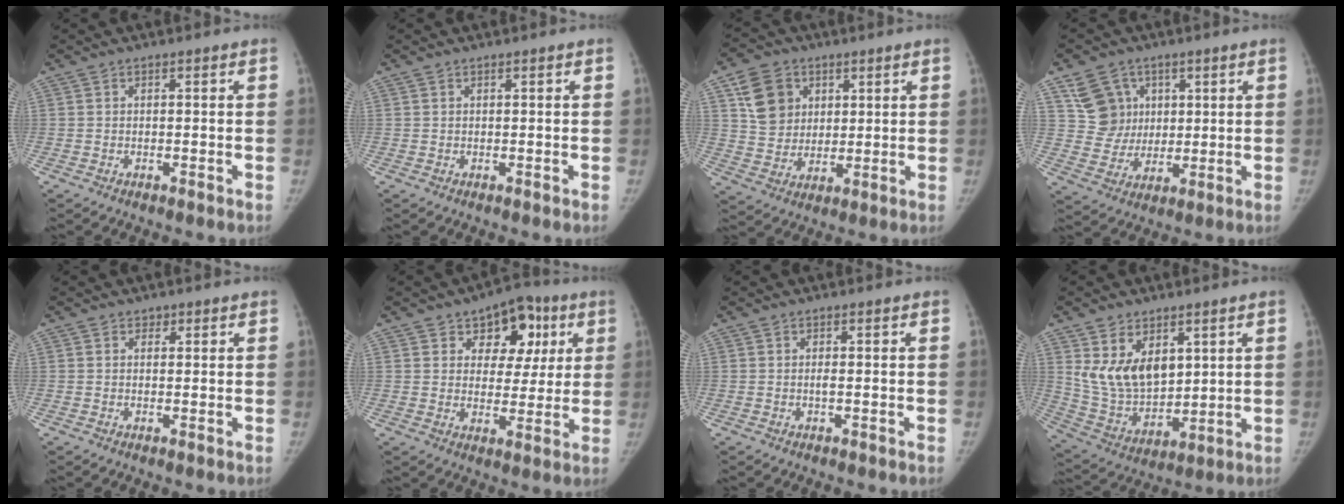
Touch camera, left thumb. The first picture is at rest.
{"total": 0.0}
{"total": 10.7, "force": [4.4, 8.7, 4.5], "torque": [-0.053, -0.011, 0.088]}
{"total": 9.5, "force": [4.1, 8.2, 2.6], "torque": [-0.015, -0.017, 0.085]}
{"total": 1.0, "force": [0.7, 0.7, 0.1], "torque": [0.007, -0.004, 0.008]}
{"total": 12.1, "force": [5.3, 8.3, 7.0], "torque": [-0.038, -0.013, 0.073]}
{"total": 0.7, "force": [0.0, -0.1, 0.7], "torque": [-0.019, 0.000, -0.001]}
{"total": 13.0, "force": [5.3, 8.1, 8.7], "torque": [-0.129, -0.031, 0.125]}